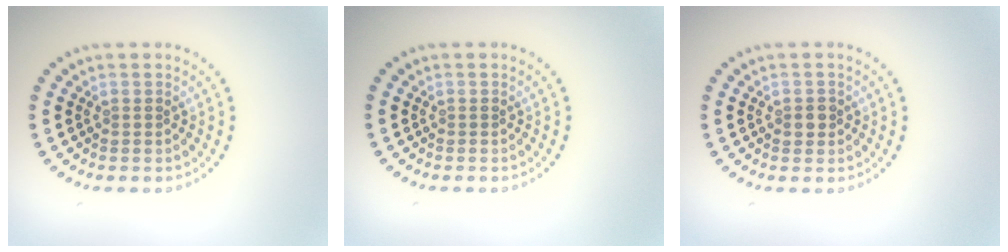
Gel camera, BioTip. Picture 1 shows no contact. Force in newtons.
{"total": 0.0}
{"total": 1.2, "press": 1.2, "slide": 0.3}